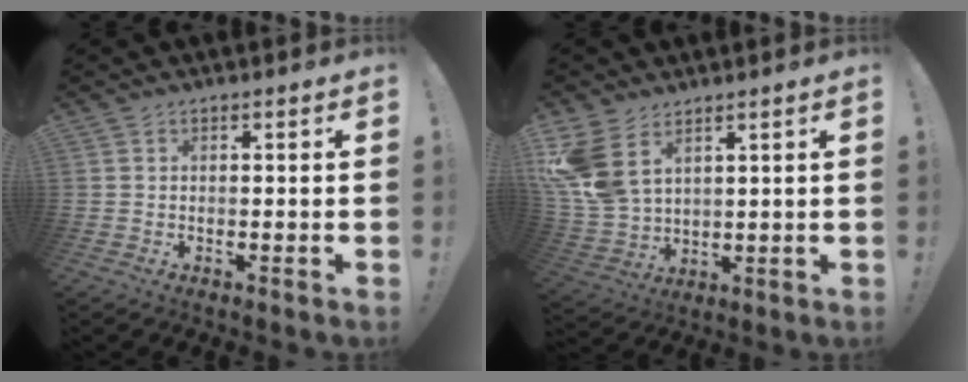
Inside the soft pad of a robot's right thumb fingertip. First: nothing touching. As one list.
[{"total": 11.5, "force": [5.6, 7.3, 6.9], "torque": [-0.140, -0.029, 0.113]}]